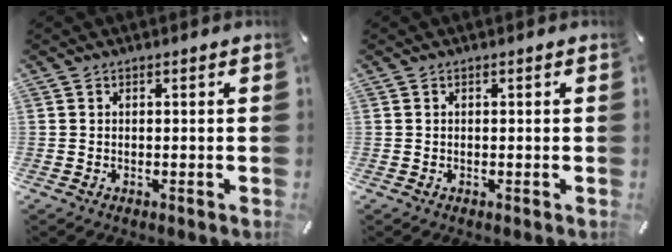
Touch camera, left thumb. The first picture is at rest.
{"total": 0.0}